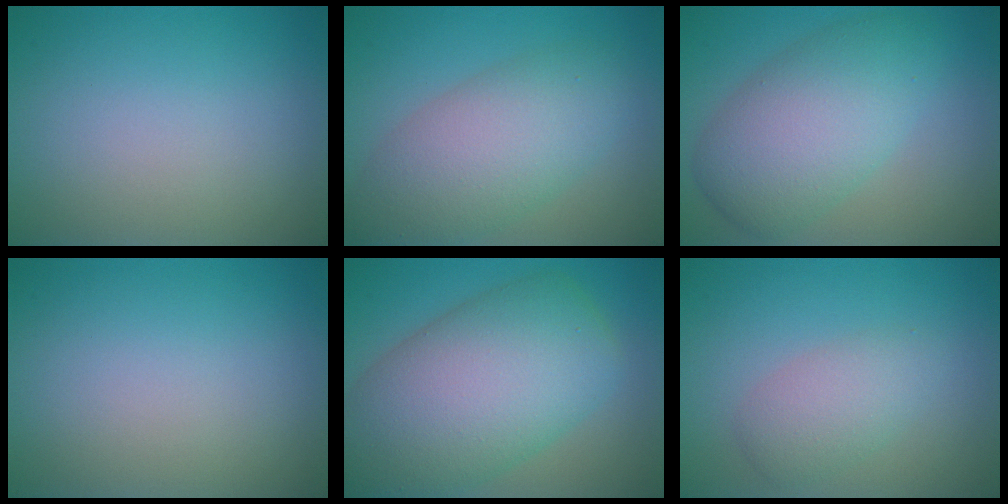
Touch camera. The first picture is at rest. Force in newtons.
{"total": 7.3, "press": 7.2, "slide": 0.4}
{"total": 7.2, "press": 7.2, "slide": 0.1}
{"total": 0.0}
{"total": 12.3, "press": 12.3, "slide": 0.5}
{"total": 2.9, "press": 2.9, "slide": 0.1}